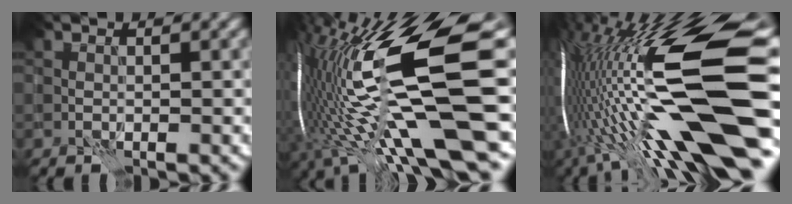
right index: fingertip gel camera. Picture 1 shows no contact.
{"total": 19.7, "force": [0.5, 5.1, 19.0], "torque": [-0.365, 0.000, 0.015]}
{"total": 19.9, "force": [-0.2, 4.6, 19.3], "torque": [-0.342, -0.020, -0.006]}